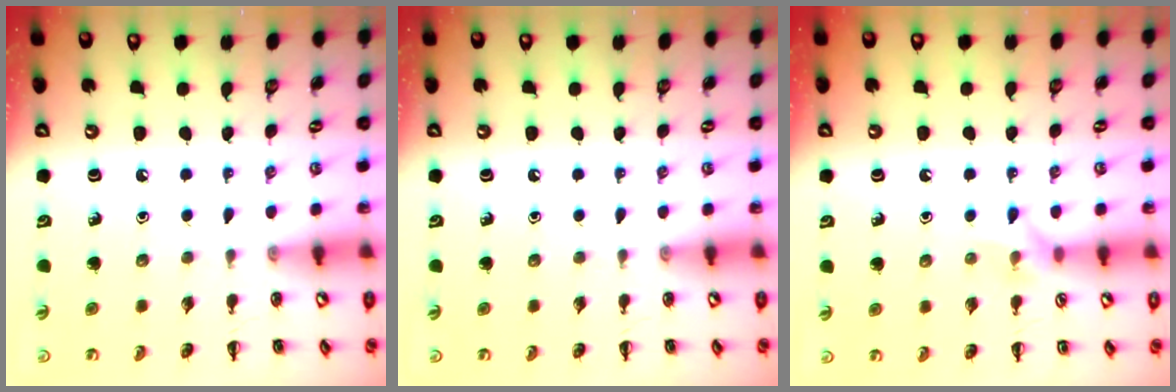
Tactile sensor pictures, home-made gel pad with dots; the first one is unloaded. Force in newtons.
{"total": 0.0}
{"total": 5.6, "press": 5.5, "slide": 0.6}